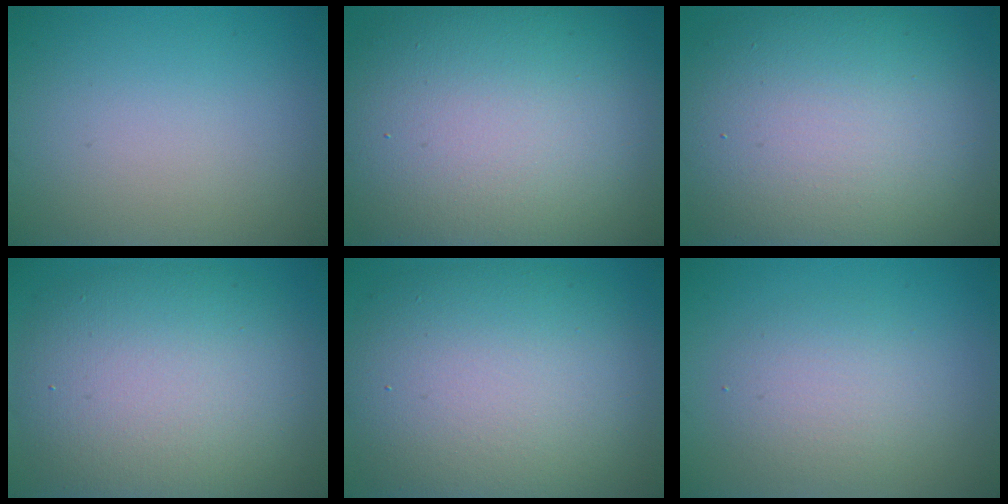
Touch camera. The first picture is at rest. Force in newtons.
{"total": 16.3, "press": 16.3, "slide": 0.9}
{"total": 14.1, "press": 14.1, "slide": 0.8}
{"total": 10.6, "press": 10.6, "slide": 0.8}
{"total": 11.6, "press": 11.6, "slide": 0.7}
{"total": 2.9, "press": 2.9, "slide": 0.2}